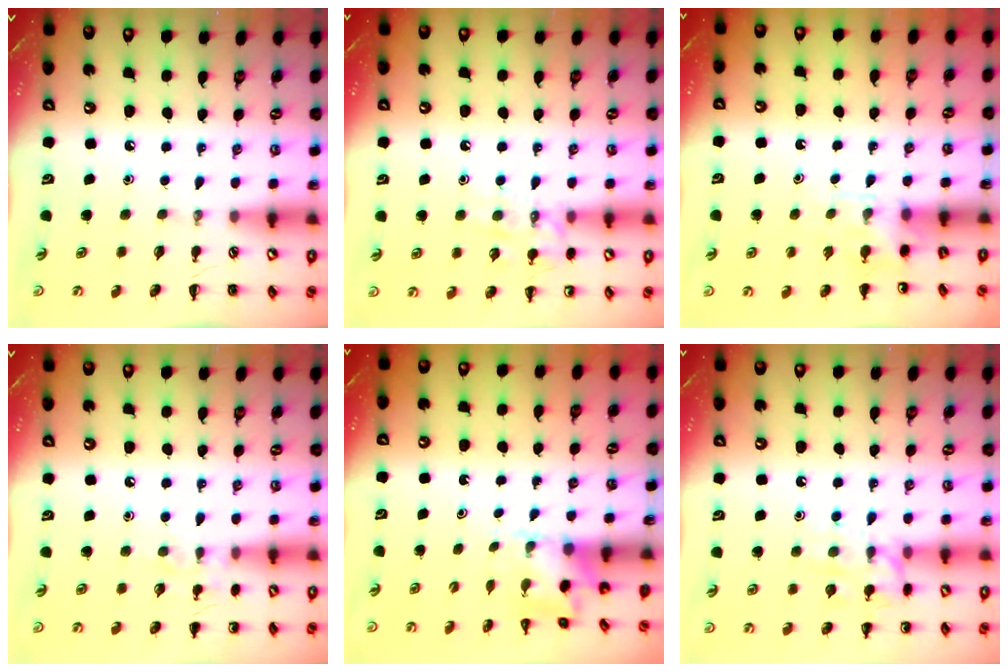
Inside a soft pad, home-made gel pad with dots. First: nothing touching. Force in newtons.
{"total": 9.9, "press": 9.9, "slide": 1.0}
{"total": 5.0, "press": 4.8, "slide": 1.4}
{"total": 6.8, "press": 6.5, "slide": 2.0}
{"total": 2.5, "press": 2.5, "slide": 0.5}
{"total": 11.6, "press": 11.6, "slide": 0.4}